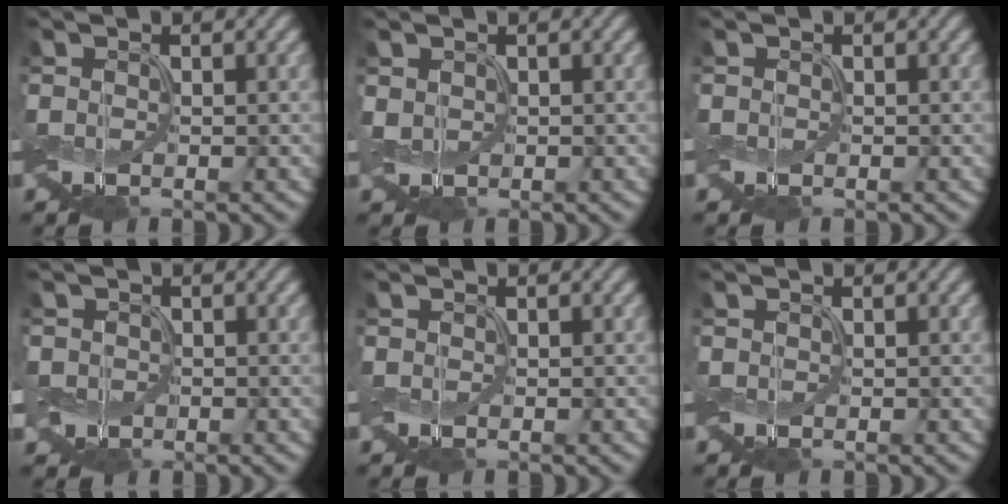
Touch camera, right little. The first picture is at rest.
{"total": 1.2, "force": [0.1, 1.0, 0.6], "torque": [-0.020, 0.004, 0.001]}
{"total": 0.0}
{"total": 1.6, "force": [-0.5, 1.5, 0.3], "torque": [-0.015, -0.001, -0.011]}
{"total": 0.0}
{"total": 0.0}